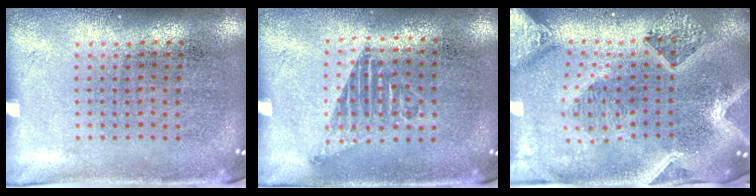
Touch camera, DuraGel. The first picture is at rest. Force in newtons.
{"total": 1.2, "press": 1.0, "slide": 0.7}
{"total": 4.0, "press": 3.1, "slide": 2.6}